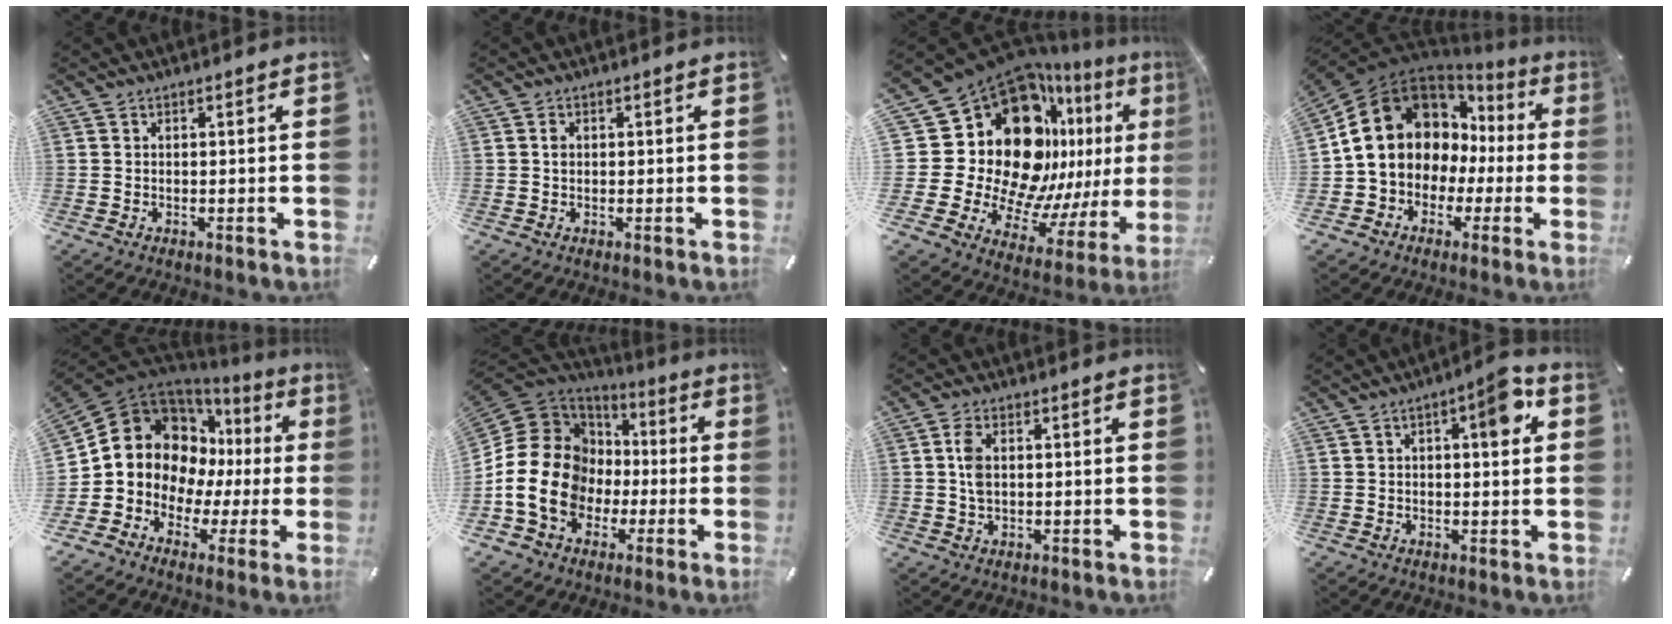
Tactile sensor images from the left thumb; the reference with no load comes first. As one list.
[{"total": 1.1, "force": [0.1, 0.9, 0.7], "torque": [-0.006, 0.000, 0.000]}, {"total": 31.6, "force": [8.3, 21.7, 21.4], "torque": [-0.372, -0.125, 0.200]}, {"total": 15.3, "force": [2.6, 13.0, 7.6], "torque": [-0.139, -0.014, 0.052]}, {"total": 12.7, "force": [1.7, 11.8, 4.6], "torque": [-0.090, -0.032, 0.038]}, {"total": 18.4, "force": [-3.9, 15.7, 8.7], "torque": [-0.200, 0.010, -0.069]}, {"total": 4.2, "force": [0.6, 2.5, 3.3], "torque": [-0.069, 0.001, 0.005]}, {"total": 8.5, "force": [2.2, 3.4, 7.5], "torque": [-0.088, -0.010, 0.026]}]